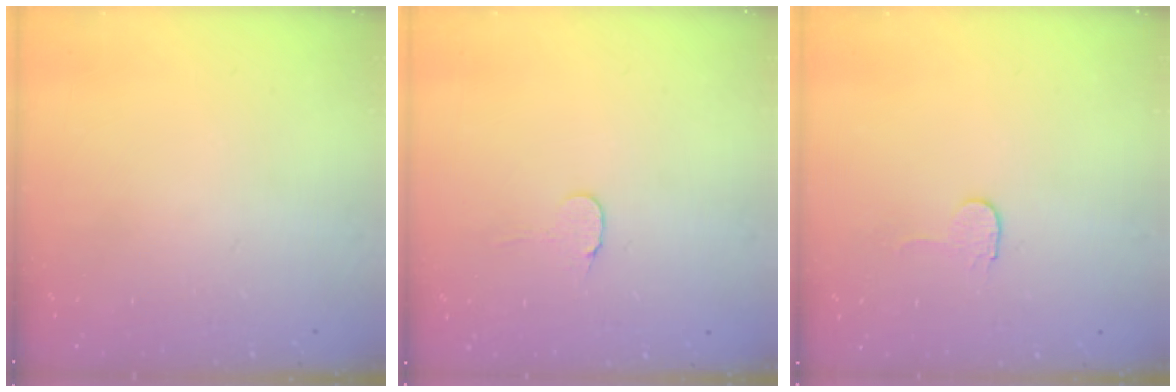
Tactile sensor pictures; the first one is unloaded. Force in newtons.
{"total": 4.5, "press": 4.5, "slide": 0.4}
{"total": 2.9, "press": 2.9, "slide": 0.3}